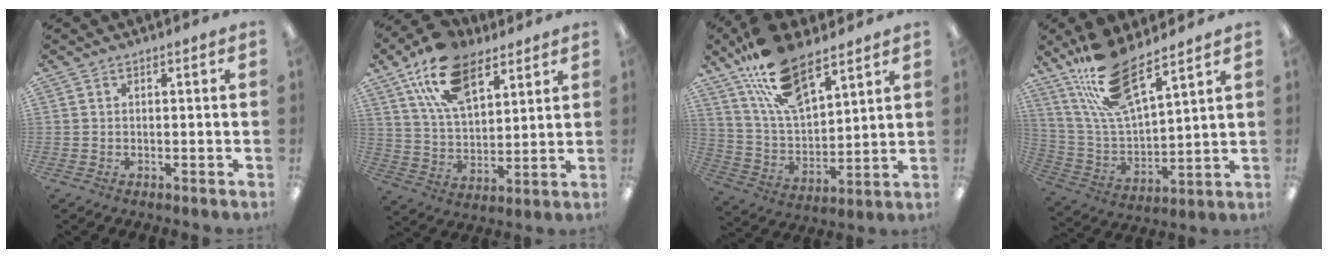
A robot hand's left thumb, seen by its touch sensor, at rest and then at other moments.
{"total": 17.2, "force": [10.3, 9.1, 10.4], "torque": [-0.187, -0.028, 0.187]}
{"total": 18.7, "force": [12.7, 8.0, 11.1], "torque": [-0.211, -0.055, 0.228]}
{"total": 17.2, "force": [13.1, 5.0, 10.0], "torque": [-0.206, -0.062, 0.230]}